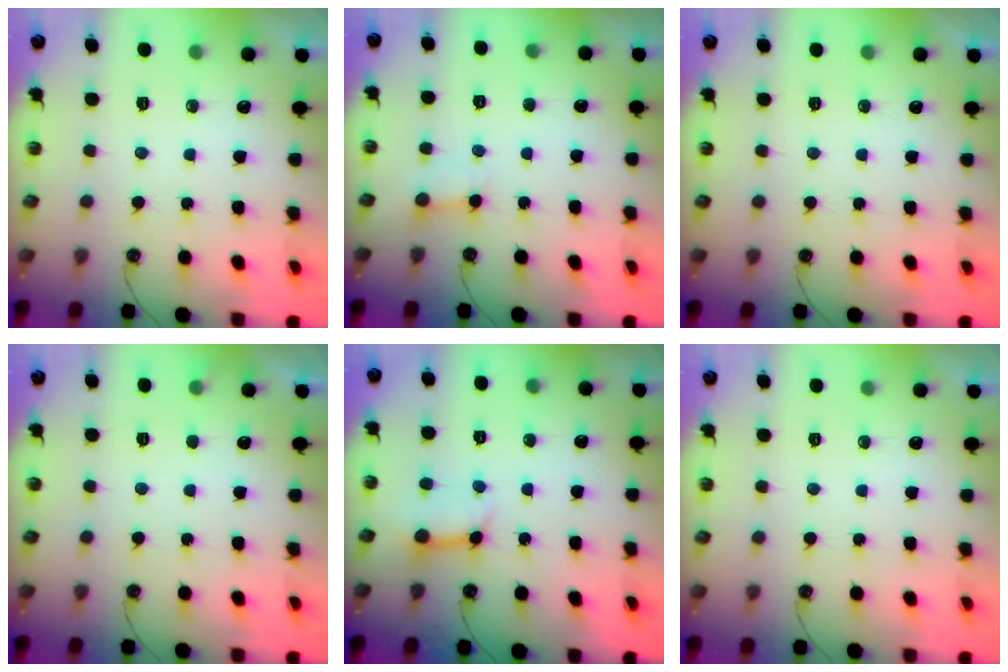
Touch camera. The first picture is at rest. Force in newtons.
{"total": 2.5, "press": 2.4, "slide": 0.4}
{"total": 0.0}
{"total": 4.0, "press": 4.0, "slide": 0.4}
{"total": 8.2, "press": 8.1, "slide": 0.9}
{"total": 0.0}